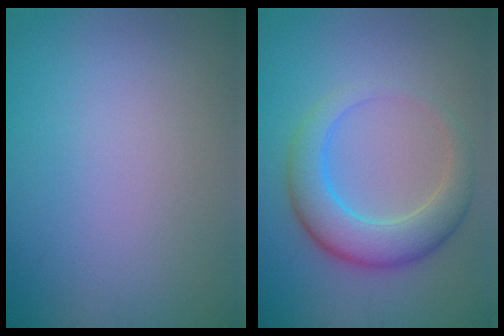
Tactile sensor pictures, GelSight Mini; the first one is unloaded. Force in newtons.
{"total": 5.4, "press": 5.4, "slide": 0.2}